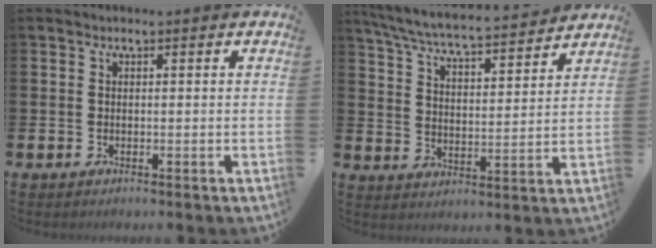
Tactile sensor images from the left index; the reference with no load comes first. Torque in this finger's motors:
{"motor_torque": [1.07, -1.07, 0.87, 0.21]}